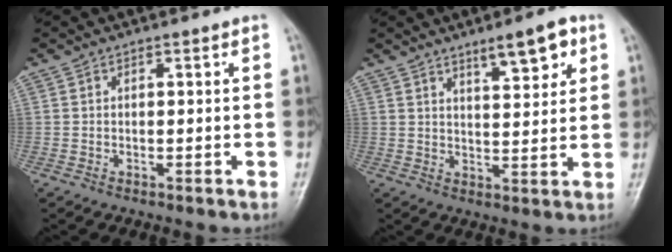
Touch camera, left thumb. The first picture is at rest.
{"total": 7.4, "force": [4.4, 2.1, 5.6], "torque": [-0.067, -0.024, 0.065]}